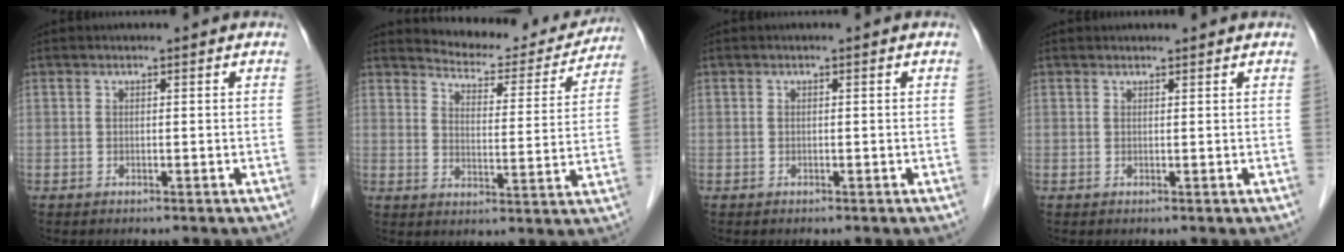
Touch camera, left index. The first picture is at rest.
{"total": 12.8, "force": [12.5, 2.7, 1.6], "torque": [-0.014, -0.024, 0.155]}
{"total": 0.0}
{"total": 1.2, "force": [1.1, 0.3, 0.1], "torque": [-0.008, 0.010, 0.017]}